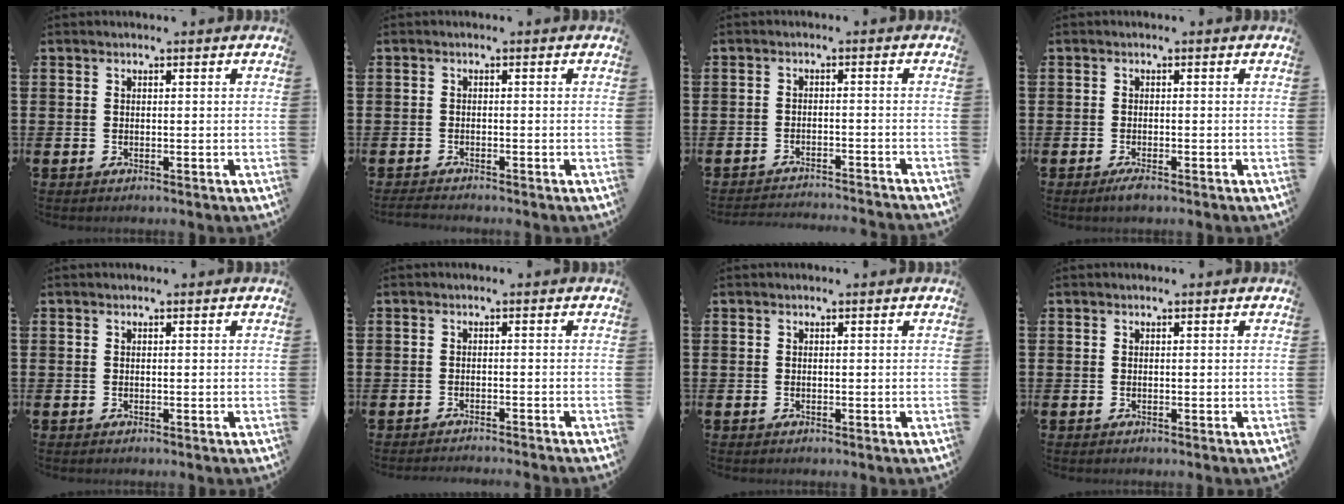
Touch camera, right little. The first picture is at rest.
{"total": 1.0, "force": [-0.9, 0.0, 0.4], "torque": [-0.007, -0.001, -0.018]}
{"total": 2.1, "force": [-2.1, -0.3, 0.0], "torque": [-0.001, 0.004, -0.045]}
{"total": 1.4, "force": [-0.7, 0.3, 1.1], "torque": [-0.021, 0.001, -0.013]}
{"total": 0.0}
{"total": 1.0, "force": [-1.0, -0.3, 0.0], "torque": [0.000, 0.001, -0.021]}
{"total": 0.0}
{"total": 0.0}